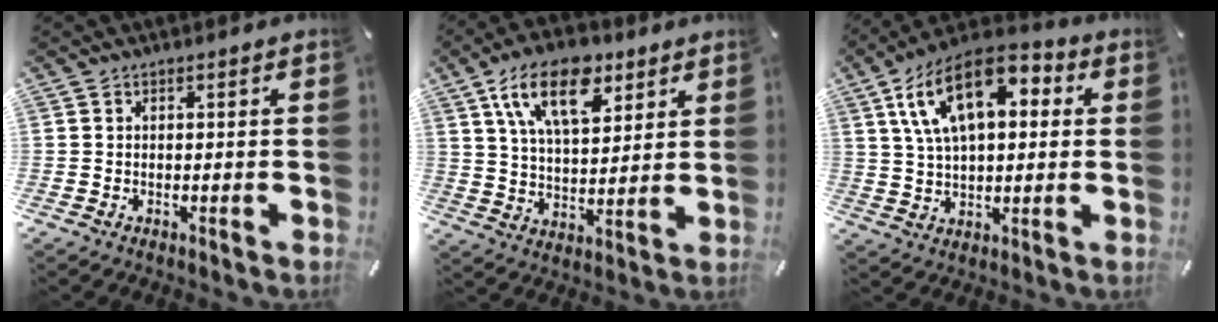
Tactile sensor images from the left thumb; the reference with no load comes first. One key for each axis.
{"total": 15.7, "fx": 8.5, "fy": 8.1, "fz": 10.5, "tx": -0.188, "ty": -0.020, "tz": 0.149}
{"total": 16.5, "fx": 6.4, "fy": 9.0, "fz": 12.3, "tx": -0.245, "ty": -0.009, "tz": 0.109}